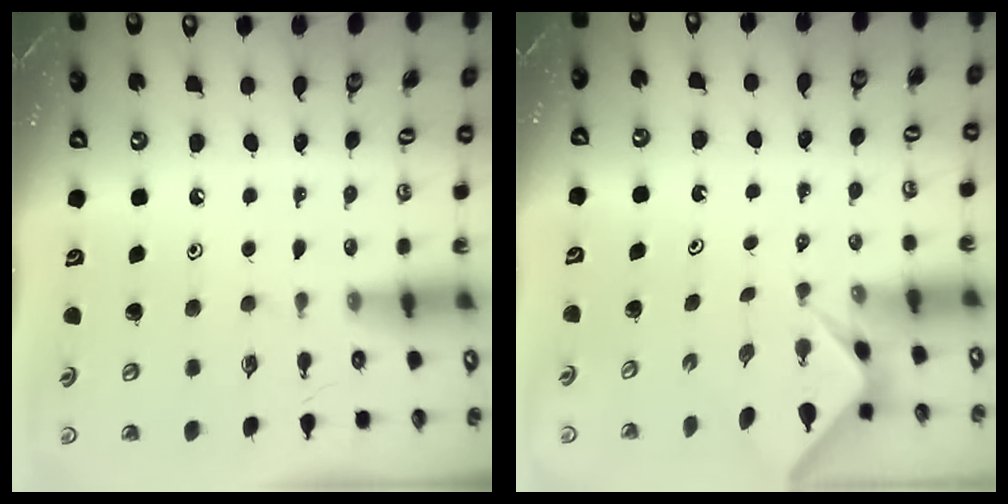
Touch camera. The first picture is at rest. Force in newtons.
{"total": 2.3, "press": 2.3, "slide": 0.1}